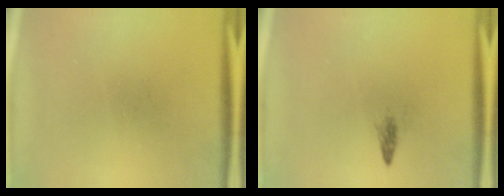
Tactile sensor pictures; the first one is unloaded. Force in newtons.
{"total": 1.0}